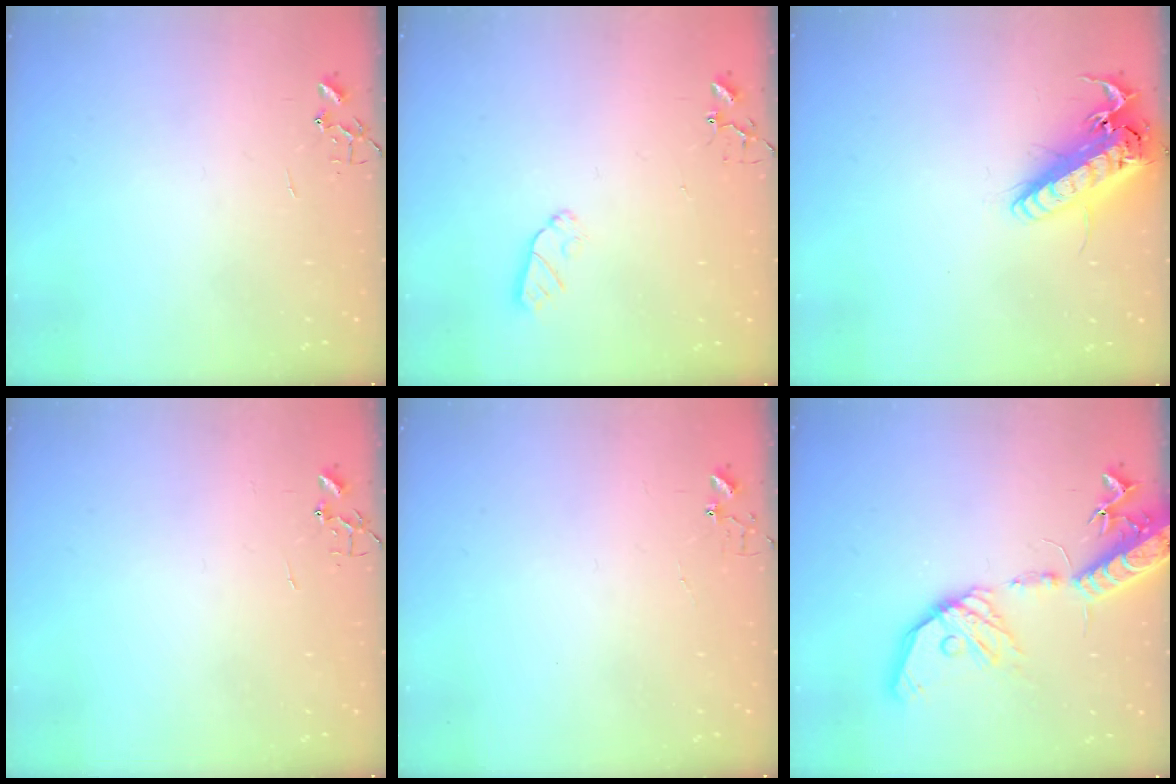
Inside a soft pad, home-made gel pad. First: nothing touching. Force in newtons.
{"total": 6.2, "press": 6.2, "slide": 0.0}
{"total": 19.1, "press": 18.8, "slide": 3.3}
{"total": 0.0}
{"total": 3.4, "press": 3.4, "slide": 0.3}
{"total": 20.1, "press": 19.7, "slide": 3.7}